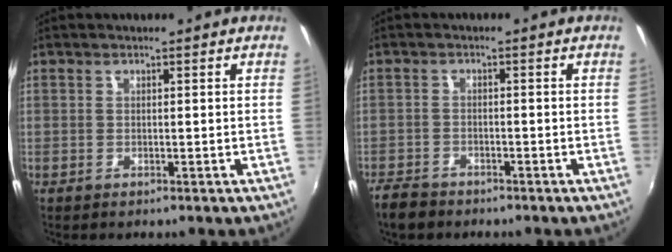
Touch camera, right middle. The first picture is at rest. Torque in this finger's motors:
{"motor_torque": [0.44, -0.49, 0.00, 0.01]}